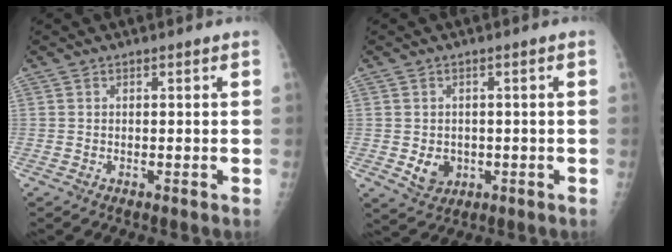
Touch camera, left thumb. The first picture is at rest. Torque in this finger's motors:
{"motor_torque": [-0.08, -0.05, 0.44, 0.07, 0.00]}